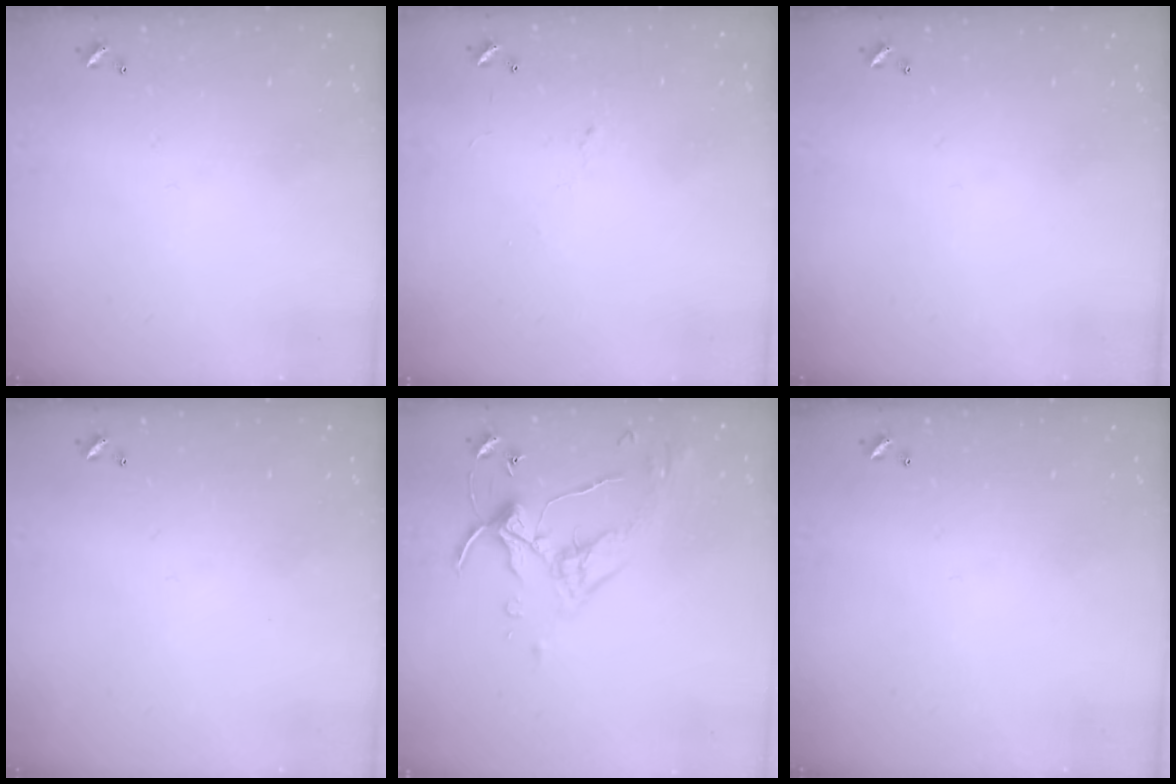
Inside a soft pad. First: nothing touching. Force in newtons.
{"total": 0.7, "press": 0.4, "slide": 0.6}
{"total": 0.0}
{"total": 0.0}
{"total": 4.8, "press": 4.7, "slide": 1.0}
{"total": 0.0}